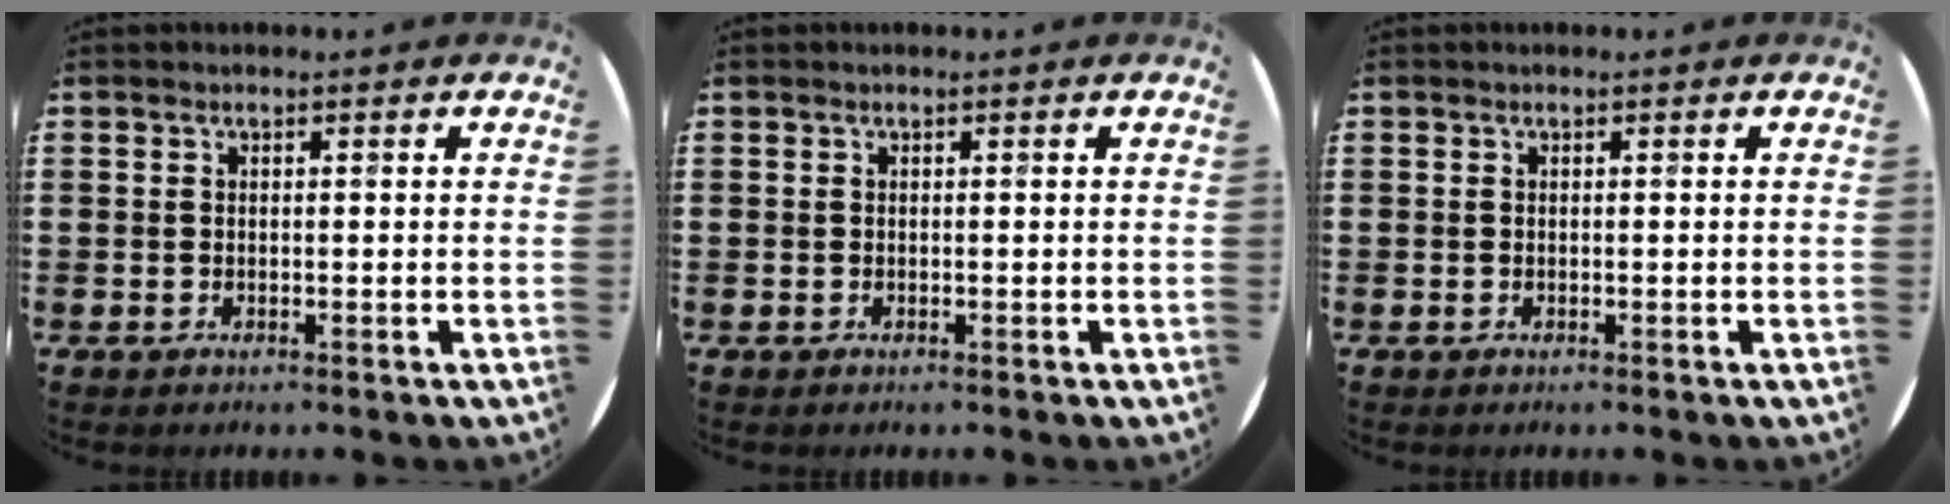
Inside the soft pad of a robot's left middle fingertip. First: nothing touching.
{"total": 0.0}
{"total": 0.0}